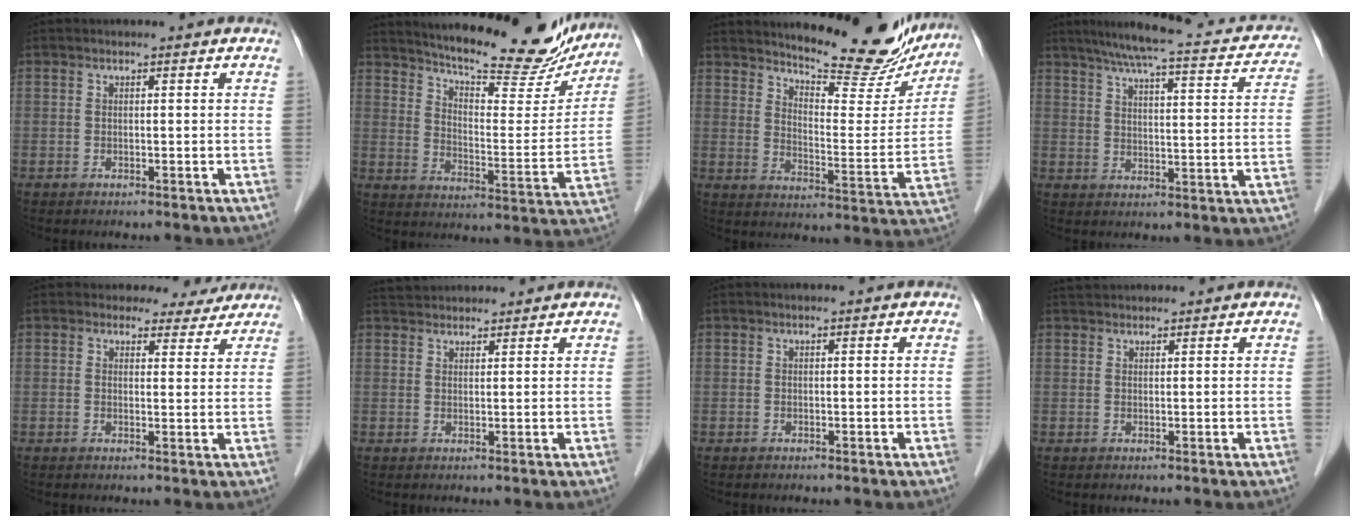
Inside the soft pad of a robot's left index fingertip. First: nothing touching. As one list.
[{"total": 21.9, "force": [19.6, 4.3, 8.9], "torque": [-0.129, -0.030, 0.260]}, {"total": 18.0, "force": [16.4, 3.8, 6.4], "torque": [-0.080, -0.047, 0.209]}, {"total": 21.3, "force": [18.2, 3.7, 10.4], "torque": [-0.148, 0.011, 0.221]}, {"total": 5.1, "force": [4.6, 2.1, 0.3], "torque": [0.006, -0.004, 0.043]}, {"total": 5.4, "force": [5.2, 0.9, 1.0], "torque": [-0.018, 0.040, 0.085]}, {"total": 0.5, "force": [0.5, 0.0, 0.2], "torque": [-0.004, 0.005, 0.008]}, {"total": 3.3, "force": [3.2, 0.5, 0.7], "torque": [-0.010, 0.036, 0.057]}]